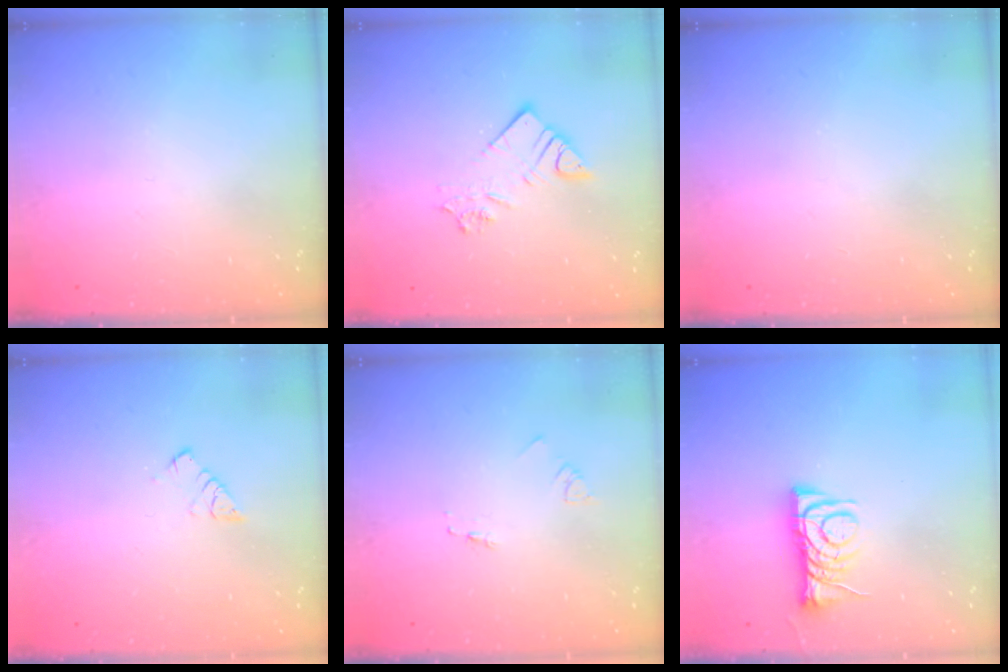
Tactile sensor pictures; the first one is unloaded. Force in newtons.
{"total": 6.6, "press": 6.6, "slide": 0.2}
{"total": 0.0}
{"total": 5.2, "press": 5.1, "slide": 0.4}
{"total": 1.7, "press": 1.7, "slide": 0.2}
{"total": 8.5, "press": 8.5, "slide": 0.7}